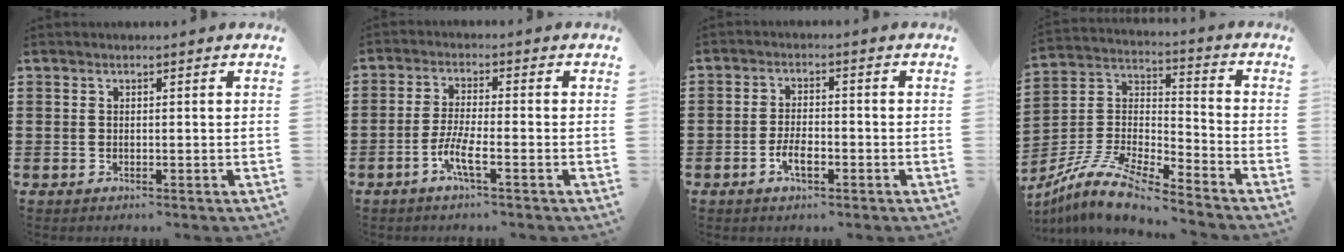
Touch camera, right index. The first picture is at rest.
{"total": 4.8, "force": [-2.5, 0.5, 4.0], "torque": [-0.094, -0.010, -0.054]}
{"total": 3.8, "force": [-1.7, 1.6, 3.0], "torque": [-0.058, 0.003, -0.032]}
{"total": 10.3, "force": [-9.2, 1.3, 4.4], "torque": [-0.107, 0.005, -0.190]}